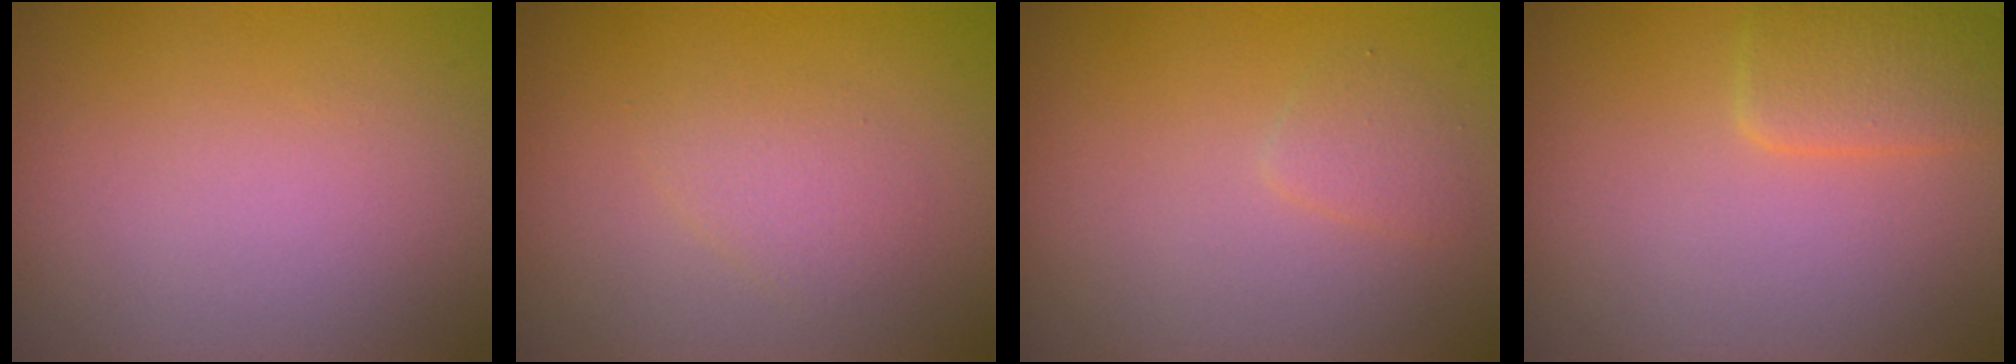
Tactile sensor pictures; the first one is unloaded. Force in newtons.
{"total": 1.6, "press": 1.6, "slide": 0.1}
{"total": 1.2, "press": 1.2, "slide": 0.0}
{"total": 2.6, "press": 2.5, "slide": 0.3}